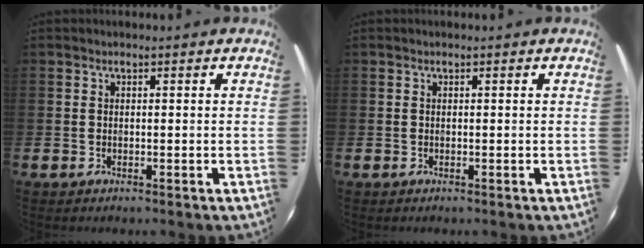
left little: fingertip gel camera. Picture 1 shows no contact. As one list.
[{"total": 0.0}]